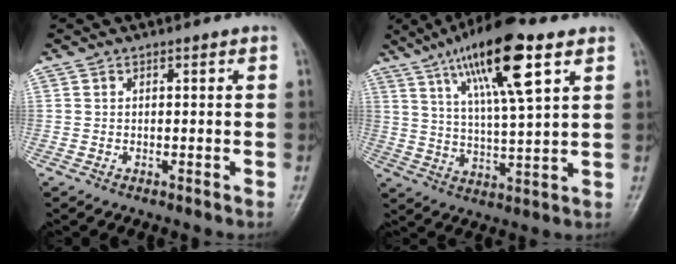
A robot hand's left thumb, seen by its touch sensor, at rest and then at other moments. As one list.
[{"total": 17.0, "force": [8.7, 4.0, 14.0], "torque": [-0.233, -0.019, 0.153]}]